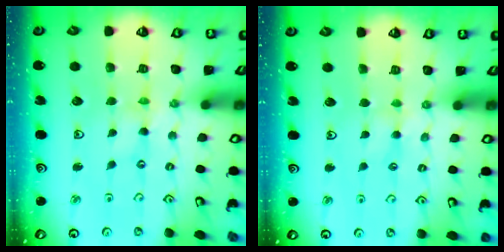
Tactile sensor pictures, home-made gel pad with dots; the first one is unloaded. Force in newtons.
{"total": 2.7, "press": 2.6, "slide": 0.5}